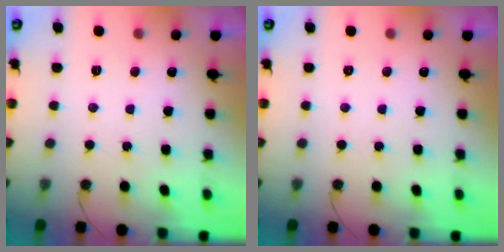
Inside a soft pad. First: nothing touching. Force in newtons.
{"total": 0.0}